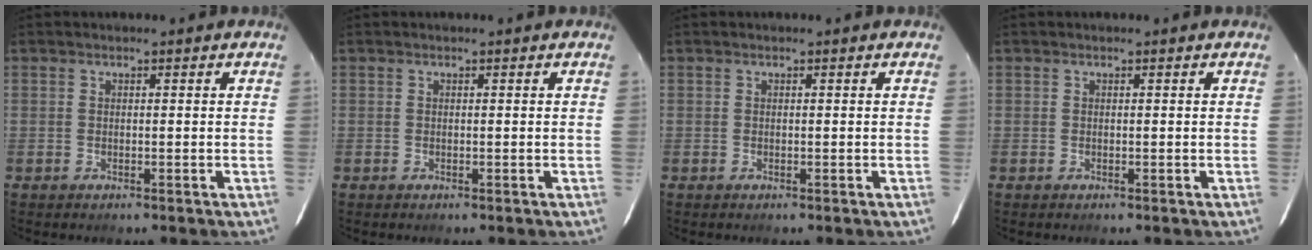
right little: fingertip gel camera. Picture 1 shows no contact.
{"total": 0.0}
{"total": 0.0}
{"total": 0.0}